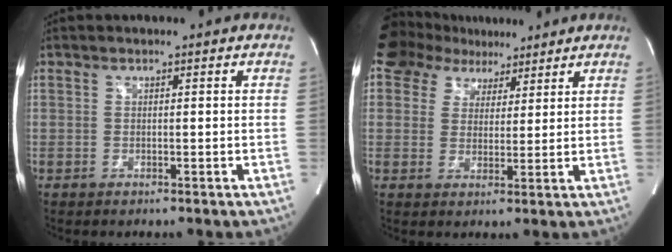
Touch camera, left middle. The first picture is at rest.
{"total": 9.6, "force": [7.4, 5.6, 2.3], "torque": [-0.050, 0.033, 0.123]}